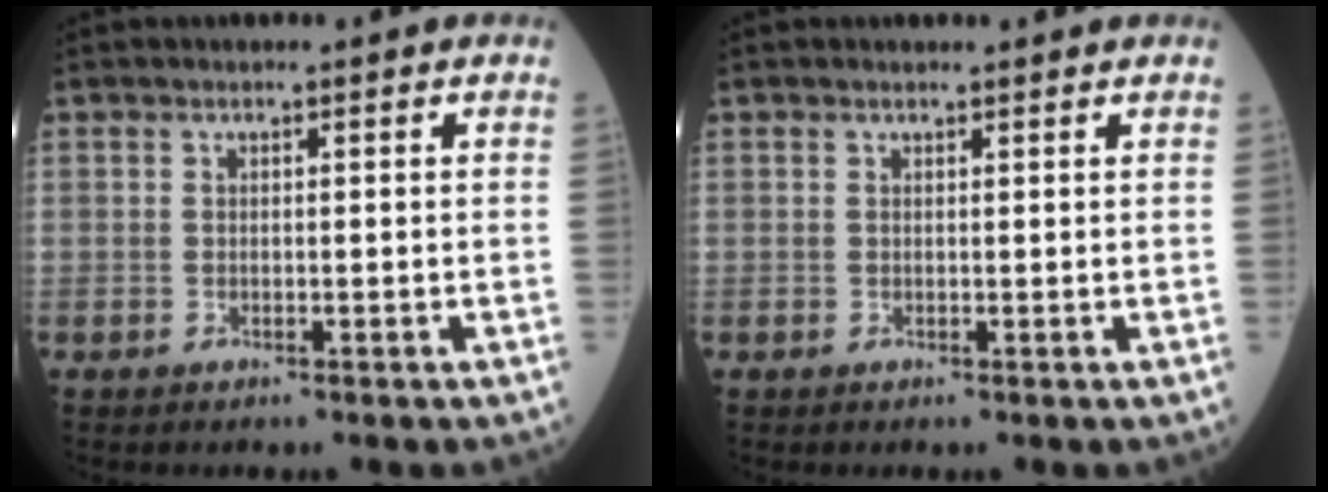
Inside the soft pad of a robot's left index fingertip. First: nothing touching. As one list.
[{"total": 1.3, "force": [1.3, 0.1, 0.1], "torque": [-0.013, 0.002, 0.016]}]